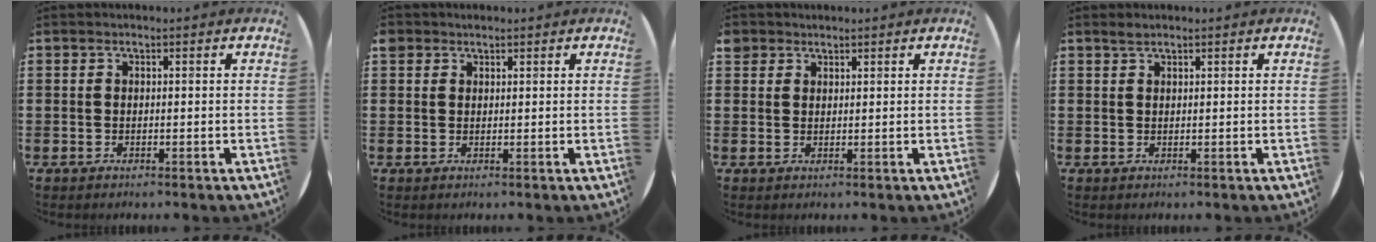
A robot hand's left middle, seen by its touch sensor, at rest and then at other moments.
{"total": 1.1, "force": [0.9, 0.6, 0.0], "torque": [0.007, 0.000, 0.016]}
{"total": 1.7, "force": [1.4, 0.9, 0.0], "torque": [-0.001, 0.005, 0.029]}
{"total": 0.8, "force": [0.8, 0.1, 0.3], "torque": [-0.006, 0.001, 0.014]}